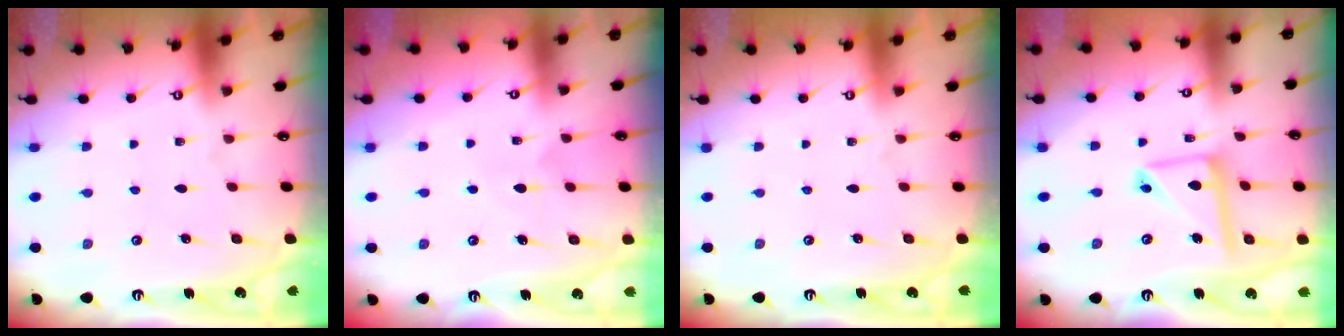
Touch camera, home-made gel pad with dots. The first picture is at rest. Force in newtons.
{"total": 4.6, "press": 4.5, "slide": 0.5}
{"total": 0.0}
{"total": 11.7, "press": 11.6, "slide": 1.2}